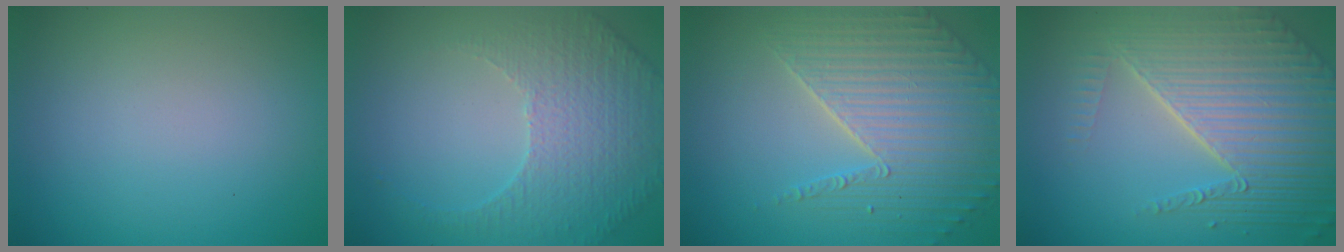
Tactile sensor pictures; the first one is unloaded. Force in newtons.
{"total": 5.3, "press": 3.6, "slide": 3.9}
{"total": 4.5, "press": 4.3, "slide": 1.3}
{"total": 8.9, "press": 5.9, "slide": 6.7}